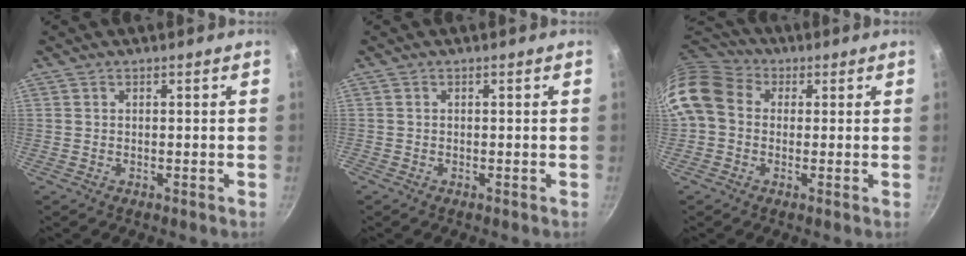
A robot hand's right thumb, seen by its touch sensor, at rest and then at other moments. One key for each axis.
{"total": 0.0}
{"total": 11.3, "fx": 1.2, "fy": 9.2, "fz": 6.4, "tx": -0.105, "ty": 0.024, "tz": 0.002}